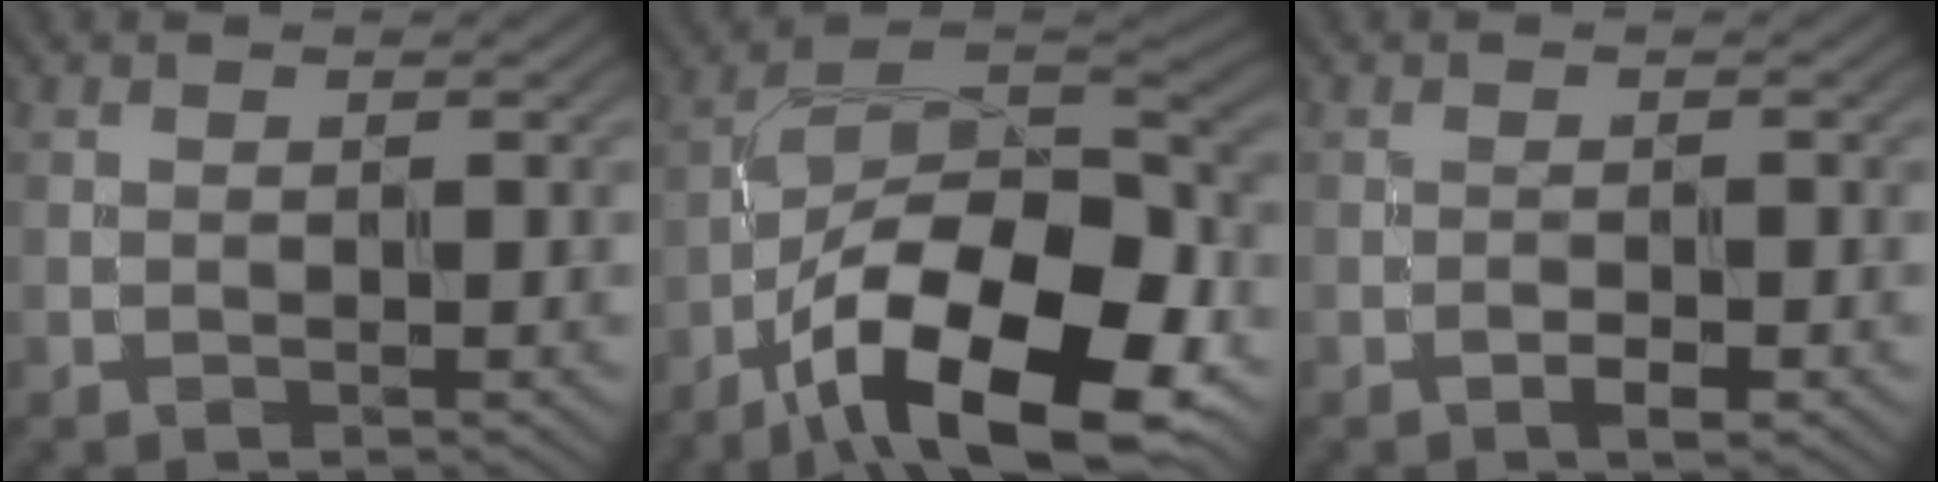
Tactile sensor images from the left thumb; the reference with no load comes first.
{"total": 17.2, "force": [-8.8, 7.0, 13.0], "torque": [-0.199, 0.001, -0.170]}
{"total": 1.4, "force": [-0.9, 0.4, 1.0], "torque": [-0.017, 0.004, -0.016]}